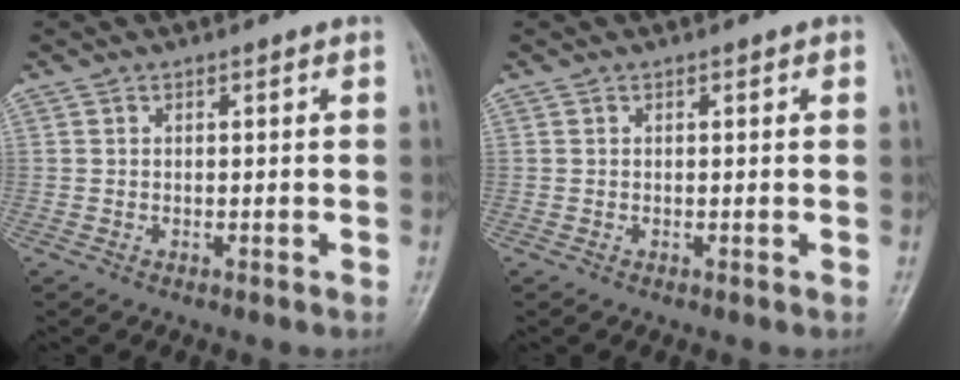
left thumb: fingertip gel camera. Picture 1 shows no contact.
{"total": 0.6, "force": [0.3, 0.3, 0.5], "torque": [-0.004, 0.000, 0.002]}